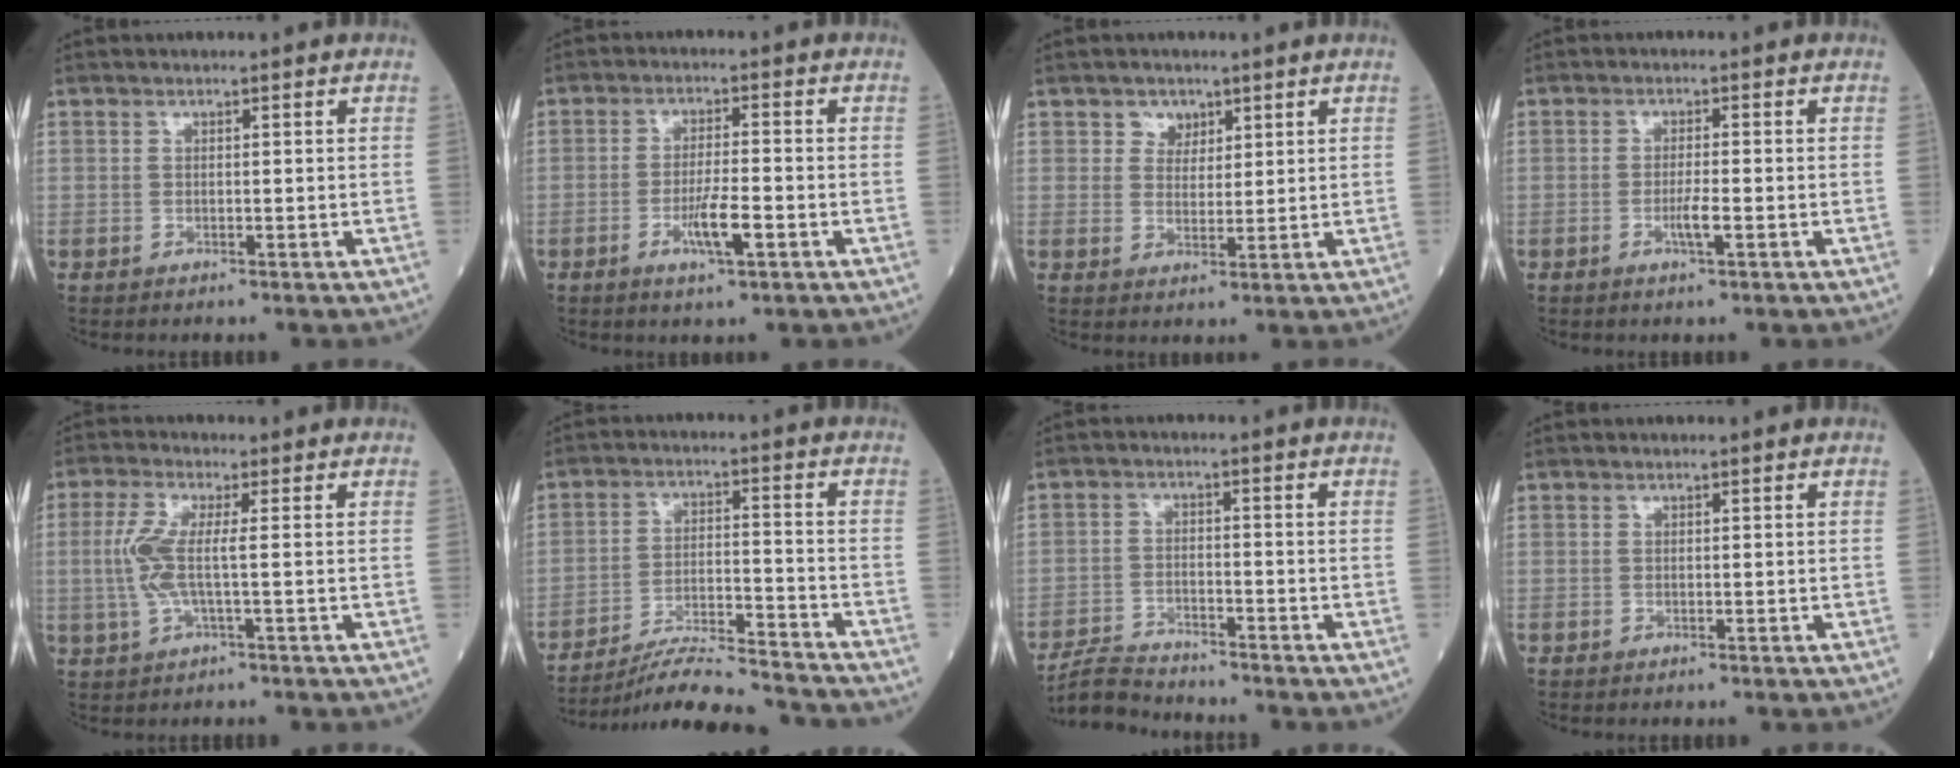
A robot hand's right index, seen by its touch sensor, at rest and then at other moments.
{"total": 5.5, "force": [-2.2, 0.7, 5.0], "torque": [-0.091, -0.005, -0.038]}
{"total": 2.9, "force": [1.8, 2.3, 0.6], "torque": [-0.005, 0.000, 0.028]}
{"total": 2.8, "force": [-1.0, 0.2, 2.6], "torque": [-0.049, -0.002, -0.018]}
{"total": 5.8, "force": [0.1, 1.0, 5.7], "torque": [-0.139, 0.003, -0.003]}
{"total": 14.8, "force": [-14.1, -0.3, 4.4], "torque": [-0.075, -0.006, -0.221]}
{"total": 5.0, "force": [-5.0, 0.2, -0.1], "torque": [-0.003, -0.013, -0.093]}
{"total": 0.0}